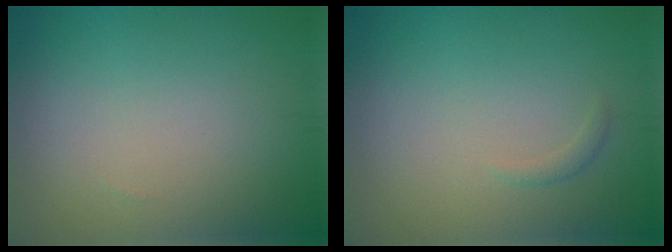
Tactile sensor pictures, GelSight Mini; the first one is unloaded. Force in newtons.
{"total": 0.7, "press": 0.7, "slide": 0.0}